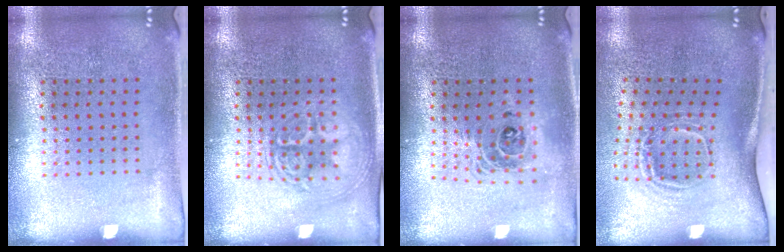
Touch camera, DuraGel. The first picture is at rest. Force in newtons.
{"total": 2.5, "press": 2.5, "slide": 0.4}
{"total": 1.6, "press": 1.3, "slide": 0.8}
{"total": 1.9, "press": 1.2, "slide": 1.5}